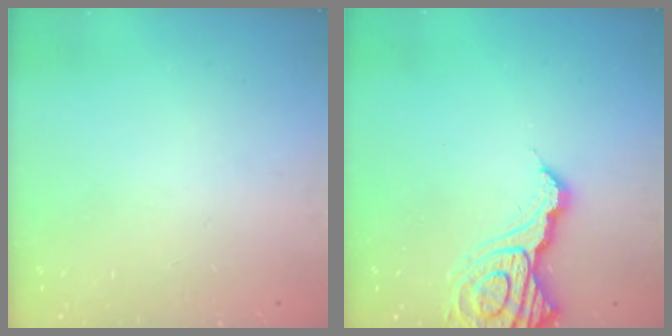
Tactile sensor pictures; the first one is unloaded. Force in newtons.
{"total": 13.5, "press": 13.5, "slide": 1.4}